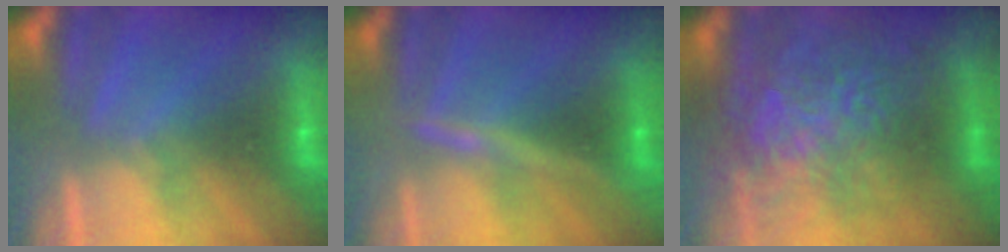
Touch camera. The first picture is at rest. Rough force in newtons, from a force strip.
{"total": 3.3}
{"total": 9.7}